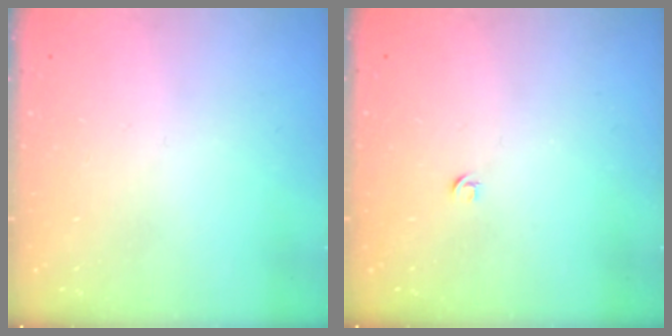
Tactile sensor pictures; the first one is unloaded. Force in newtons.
{"total": 2.7, "press": 2.6, "slide": 0.6}